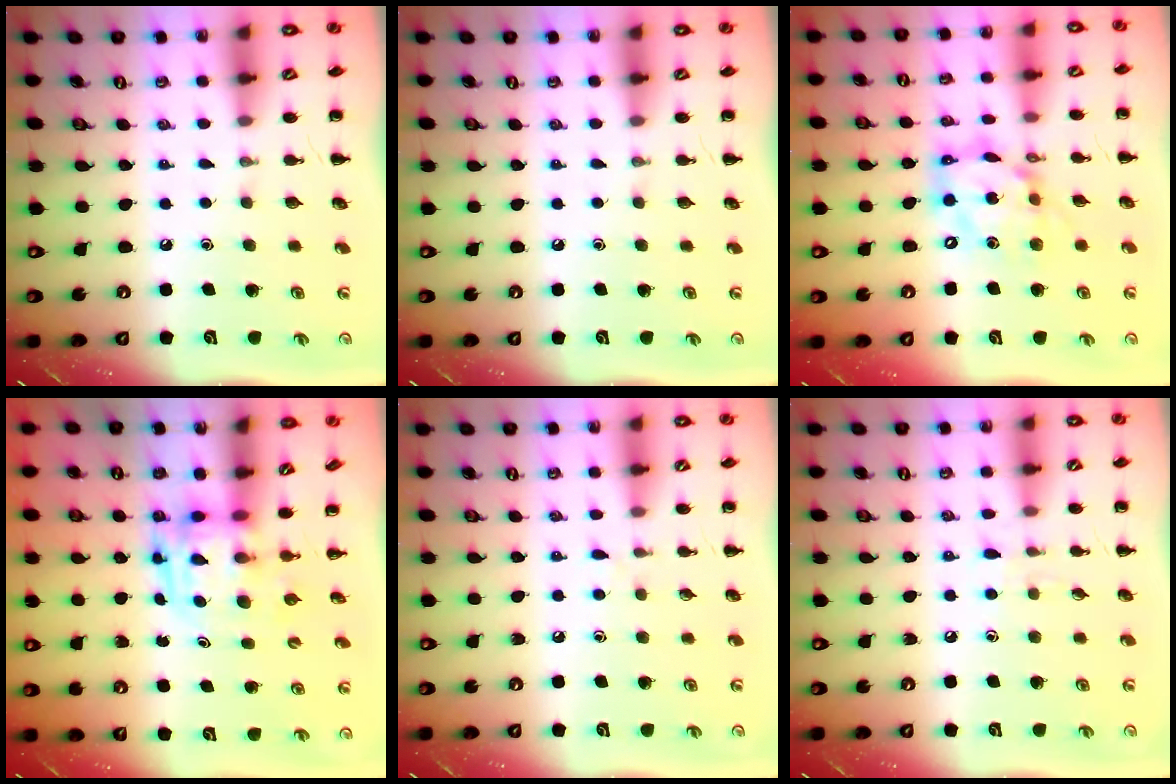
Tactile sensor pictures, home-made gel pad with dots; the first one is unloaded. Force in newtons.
{"total": 0.0}
{"total": 13.4, "press": 13.0, "slide": 3.6}
{"total": 3.8, "press": 3.8, "slide": 0.7}
{"total": 4.4, "press": 3.9, "slide": 2.0}
{"total": 5.5, "press": 5.2, "slide": 1.9}